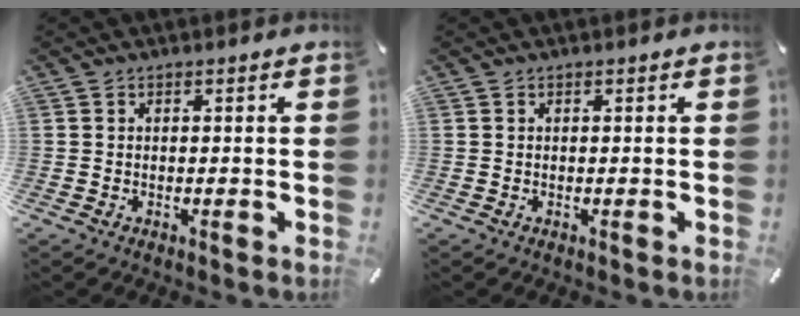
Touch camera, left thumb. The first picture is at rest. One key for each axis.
{"total": 0.0}